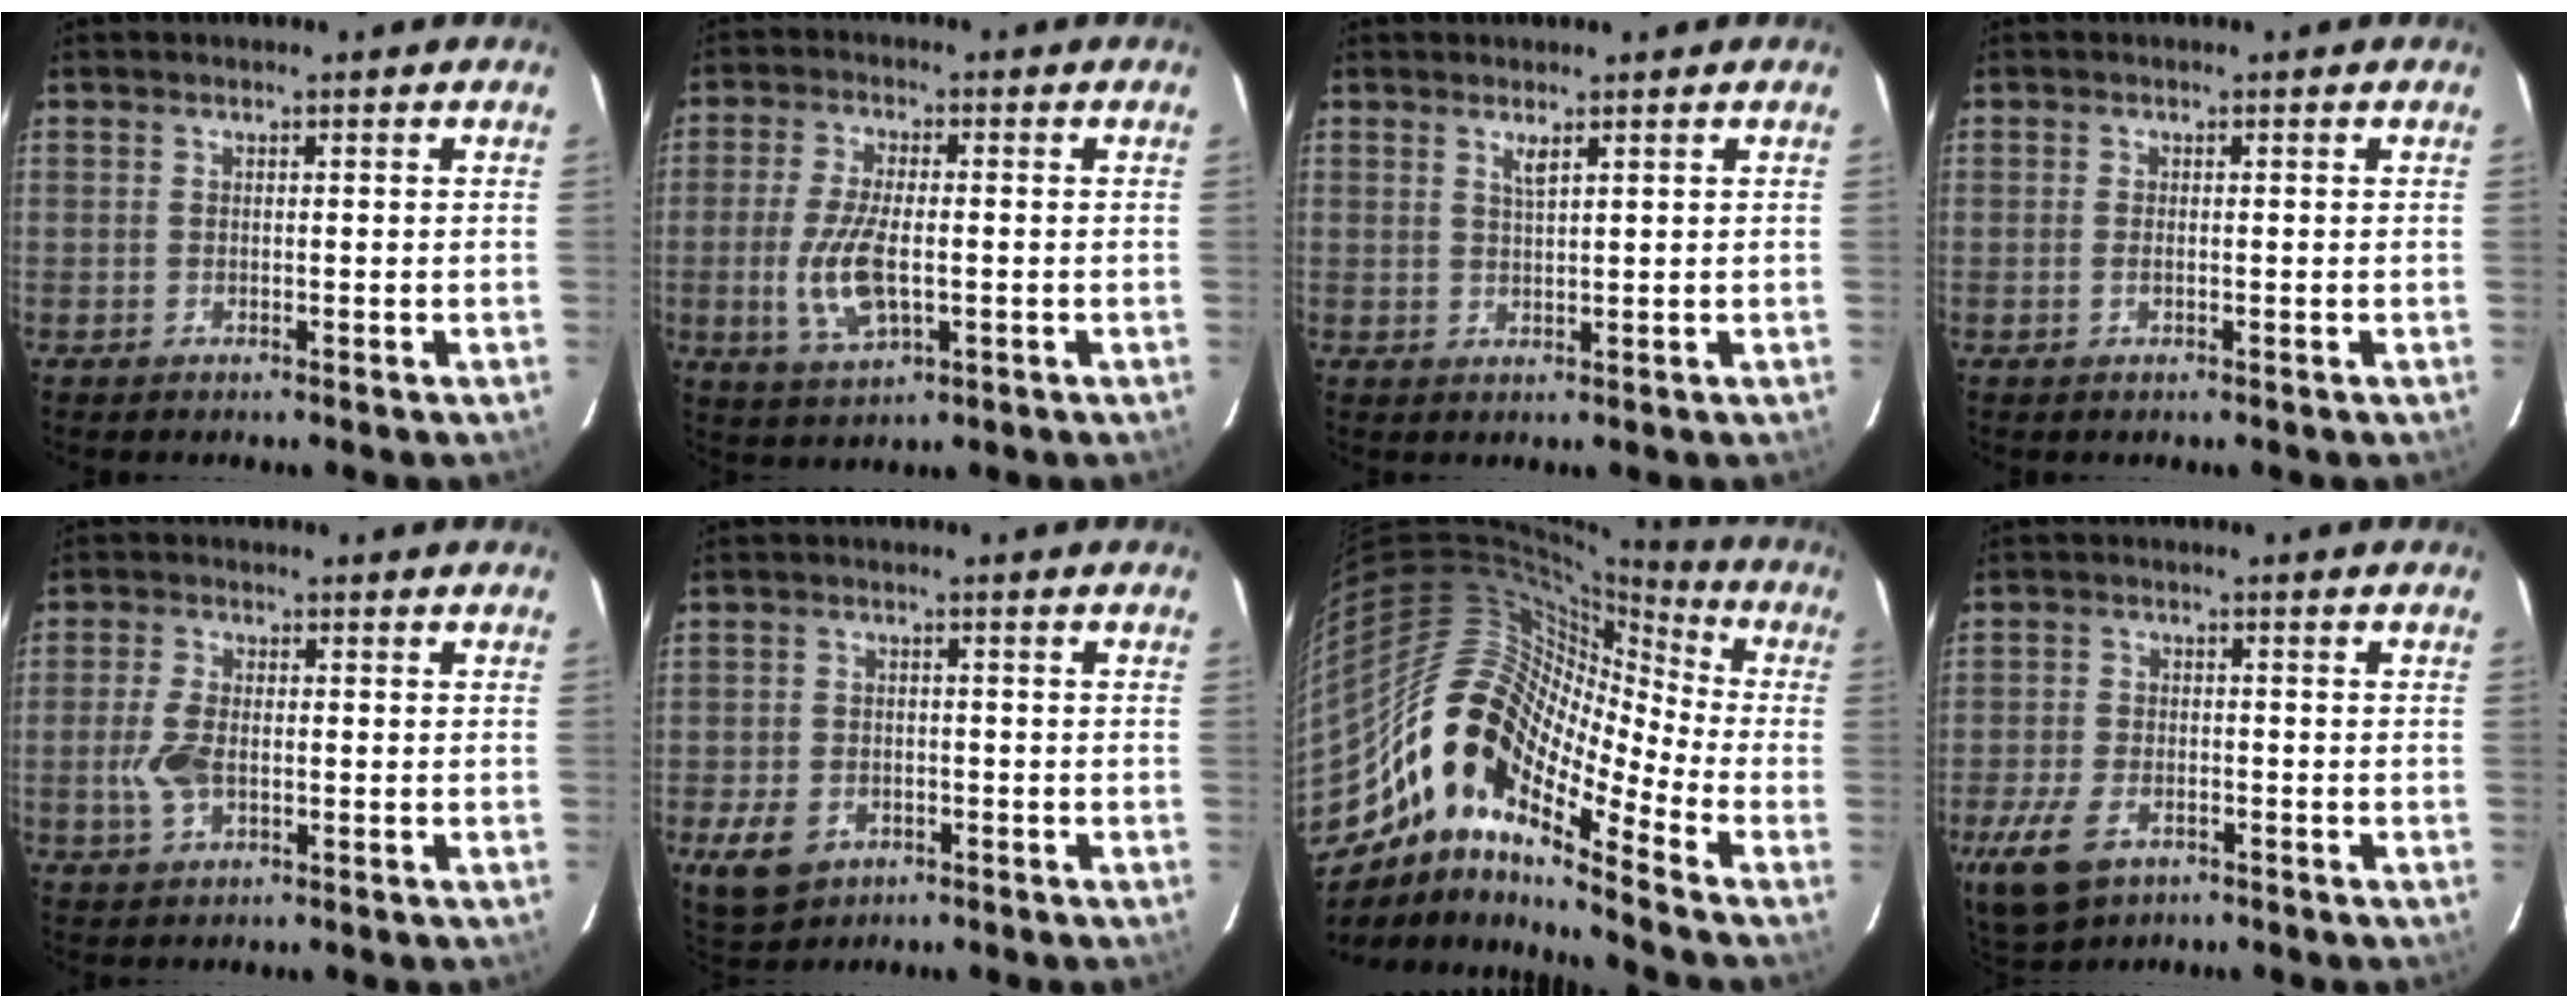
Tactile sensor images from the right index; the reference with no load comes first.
{"total": 9.9, "force": [-1.7, 4.0, 8.8], "torque": [-0.186, -0.009, -0.030]}
{"total": 1.8, "force": [1.1, 0.2, 1.3], "torque": [-0.024, -0.001, 0.019]}
{"total": 1.0, "force": [-0.2, 0.3, 0.9], "torque": [-0.020, 0.000, -0.005]}
{"total": 5.8, "force": [-1.1, 3.2, 4.7], "torque": [-0.106, 0.000, -0.020]}
{"total": 8.1, "force": [-3.8, 5.9, 4.0], "torque": [-0.106, -0.004, -0.057]}
{"total": 15.9, "force": [-9.5, 6.0, 11.2], "torque": [-0.169, 0.000, -0.195]}
{"total": 10.8, "force": [-5.9, 6.4, 6.3], "torque": [-0.161, -0.018, -0.102]}